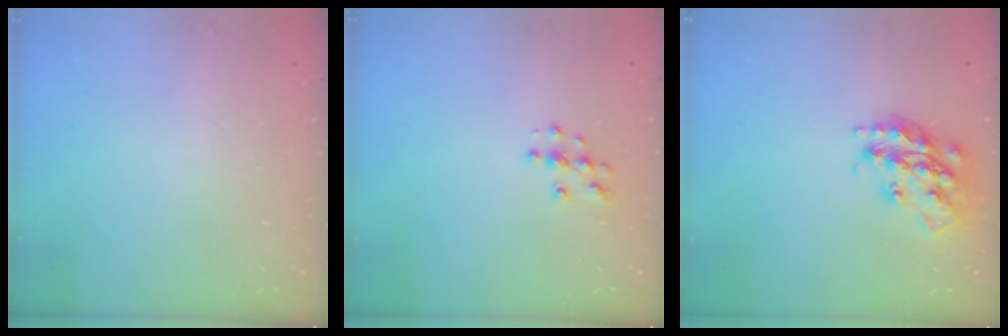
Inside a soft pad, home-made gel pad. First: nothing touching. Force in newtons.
{"total": 3.8, "press": 3.8, "slide": 0.2}
{"total": 18.3, "press": 18.3, "slide": 1.0}